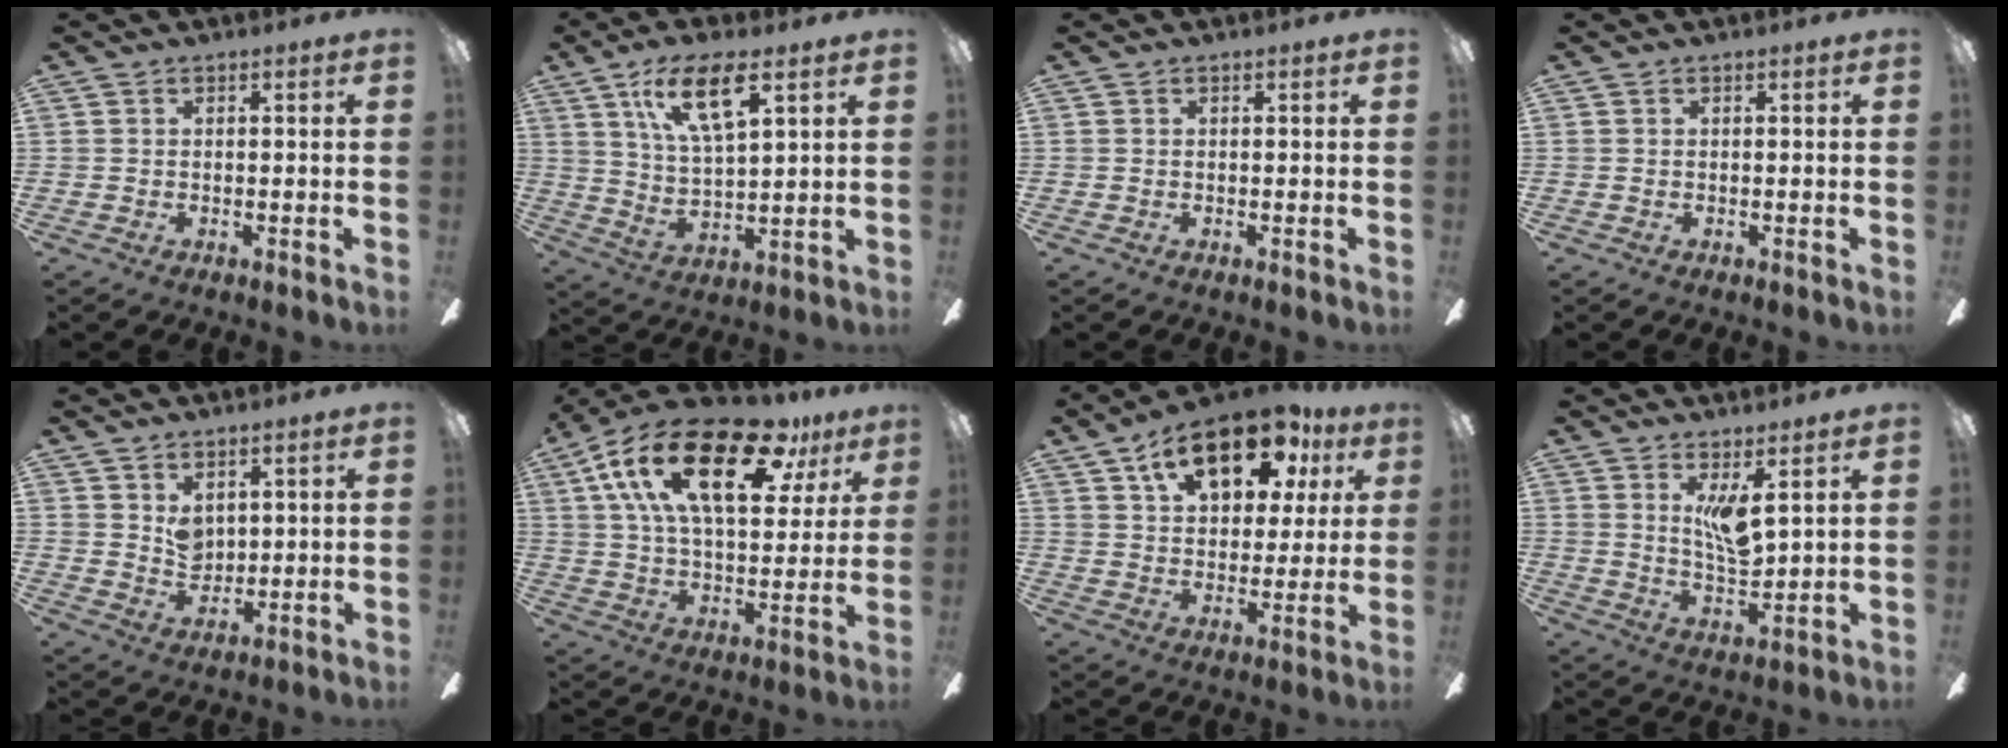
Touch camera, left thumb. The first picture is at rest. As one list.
[{"total": 13.3, "force": [7.7, 4.2, 10.0], "torque": [-0.189, -0.016, 0.134]}, {"total": 0.0}, {"total": 0.0}, {"total": 4.9, "force": [2.9, 3.4, 2.0], "torque": [-0.024, -0.012, 0.051]}, {"total": 25.5, "force": [12.9, 11.3, 18.9], "torque": [-0.333, -0.048, 0.209]}, {"total": 18.1, "force": [10.0, 9.7, 11.6], "torque": [-0.176, -0.034, 0.169]}, {"total": 7.3, "force": [3.5, 2.3, 6.0], "torque": [-0.109, -0.014, 0.058]}]